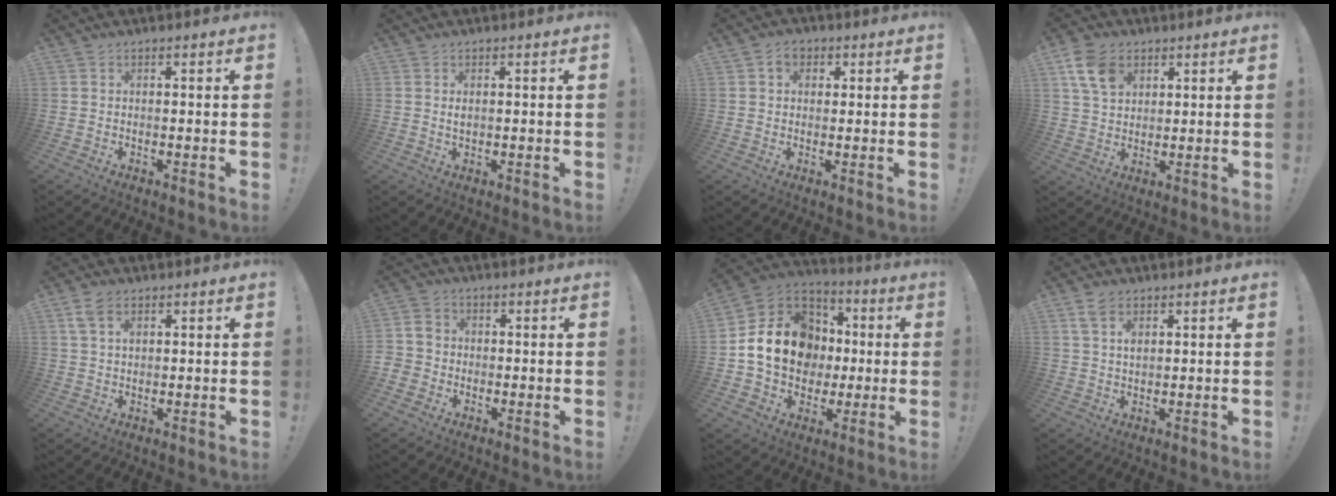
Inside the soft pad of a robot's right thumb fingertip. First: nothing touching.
{"total": 1.1, "force": [0.4, 0.5, 0.8], "torque": [-0.013, 0.000, 0.006]}
{"total": 4.5, "force": [1.7, 3.5, 2.3], "torque": [-0.032, 0.001, 0.030]}
{"total": 10.4, "force": [4.9, 7.2, 5.7], "torque": [-0.113, -0.004, 0.097]}
{"total": 4.1, "force": [1.8, 2.6, 2.7], "torque": [-0.042, -0.004, 0.033]}
{"total": 4.5, "force": [-1.4, 4.0, 1.3], "torque": [-0.032, 0.016, -0.025]}
{"total": 18.2, "force": [1.1, 14.8, 10.5], "torque": [-0.166, 0.018, 0.040]}
{"total": 4.2, "force": [2.2, 2.5, 2.4], "torque": [-0.032, -0.011, 0.038]}